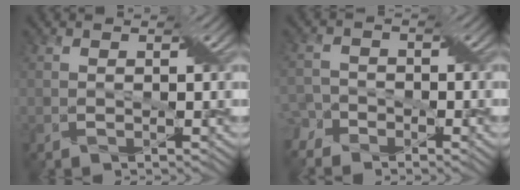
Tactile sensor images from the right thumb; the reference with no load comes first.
{"total": 4.1, "force": [-3.0, 2.3, 1.4], "torque": [-0.027, -0.003, -0.066]}